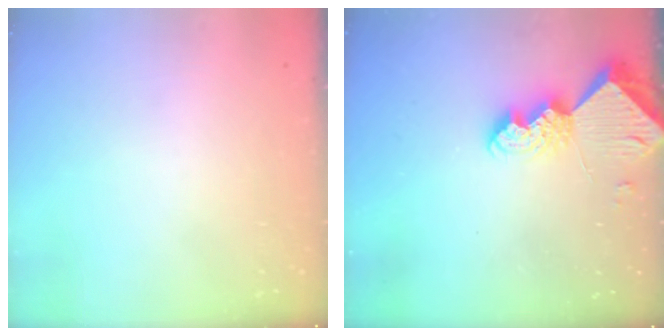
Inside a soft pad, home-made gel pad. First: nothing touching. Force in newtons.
{"total": 9.6, "press": 9.5, "slide": 0.9}